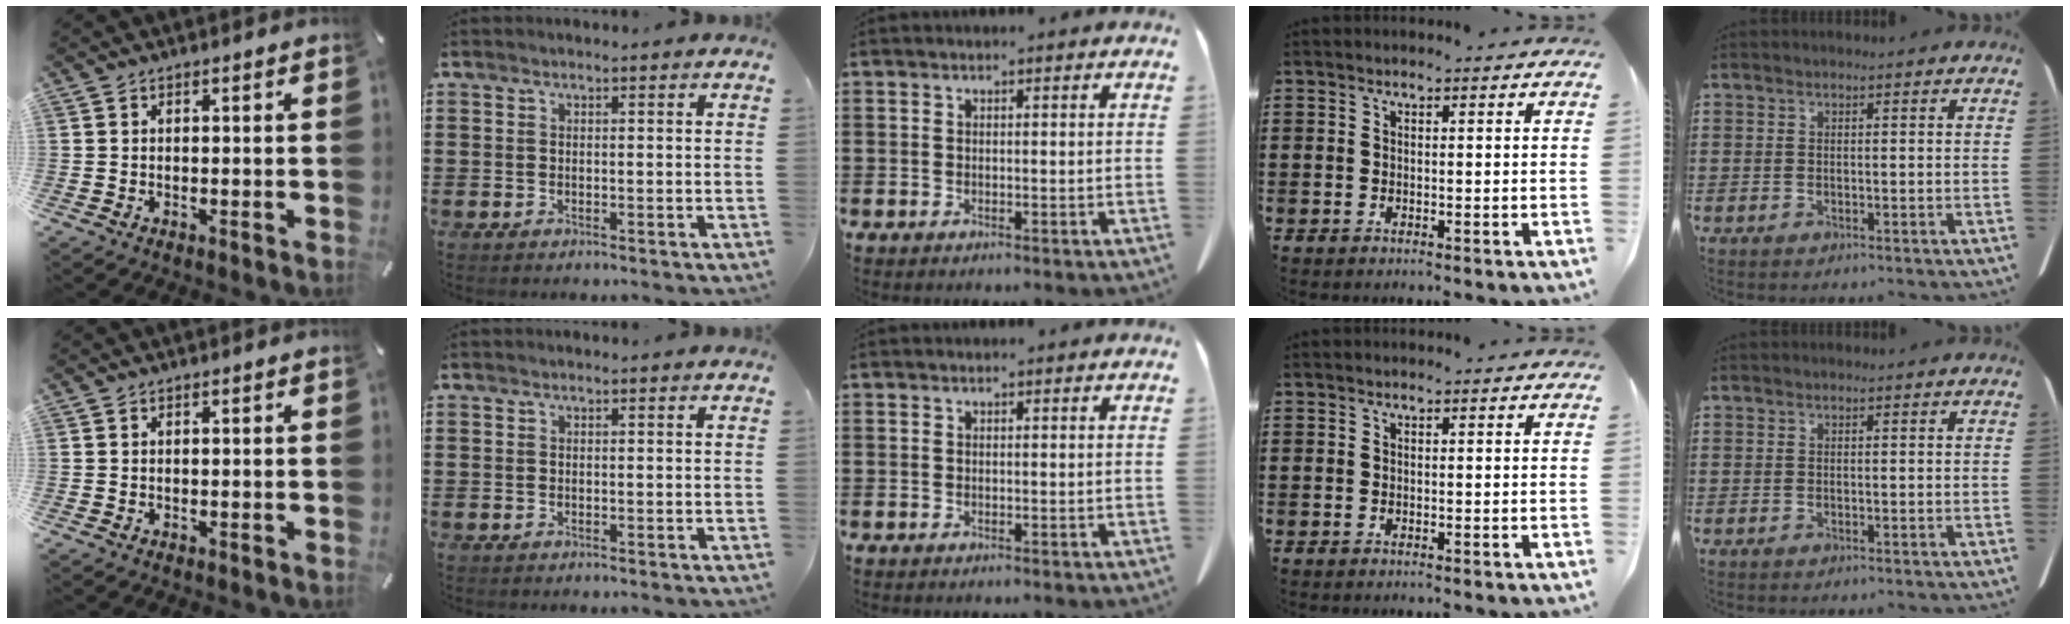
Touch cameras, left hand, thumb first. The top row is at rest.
{}